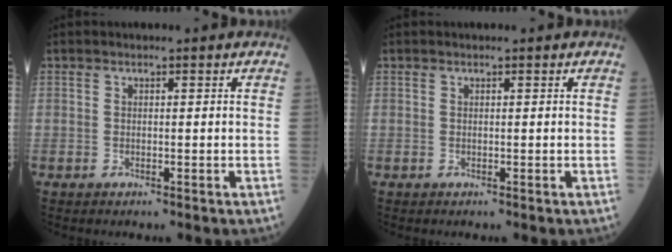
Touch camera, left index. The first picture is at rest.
{"total": 0.0}